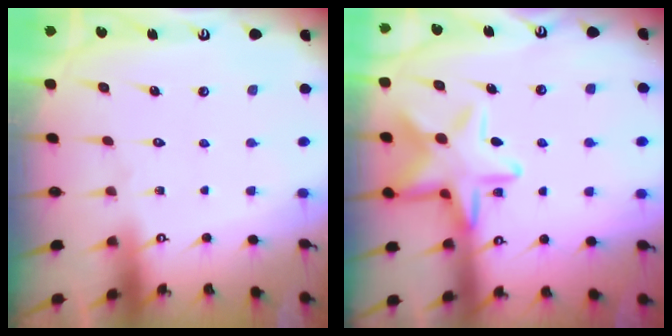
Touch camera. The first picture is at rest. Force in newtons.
{"total": 14.9, "press": 14.8, "slide": 0.9}